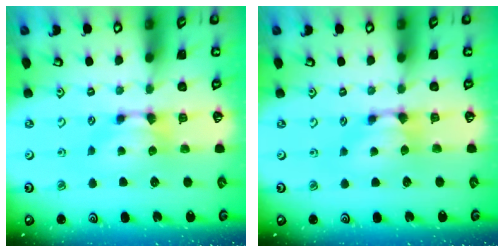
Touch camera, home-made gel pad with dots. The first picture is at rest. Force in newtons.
{"total": 0.6, "press": 0.2, "slide": 0.5}